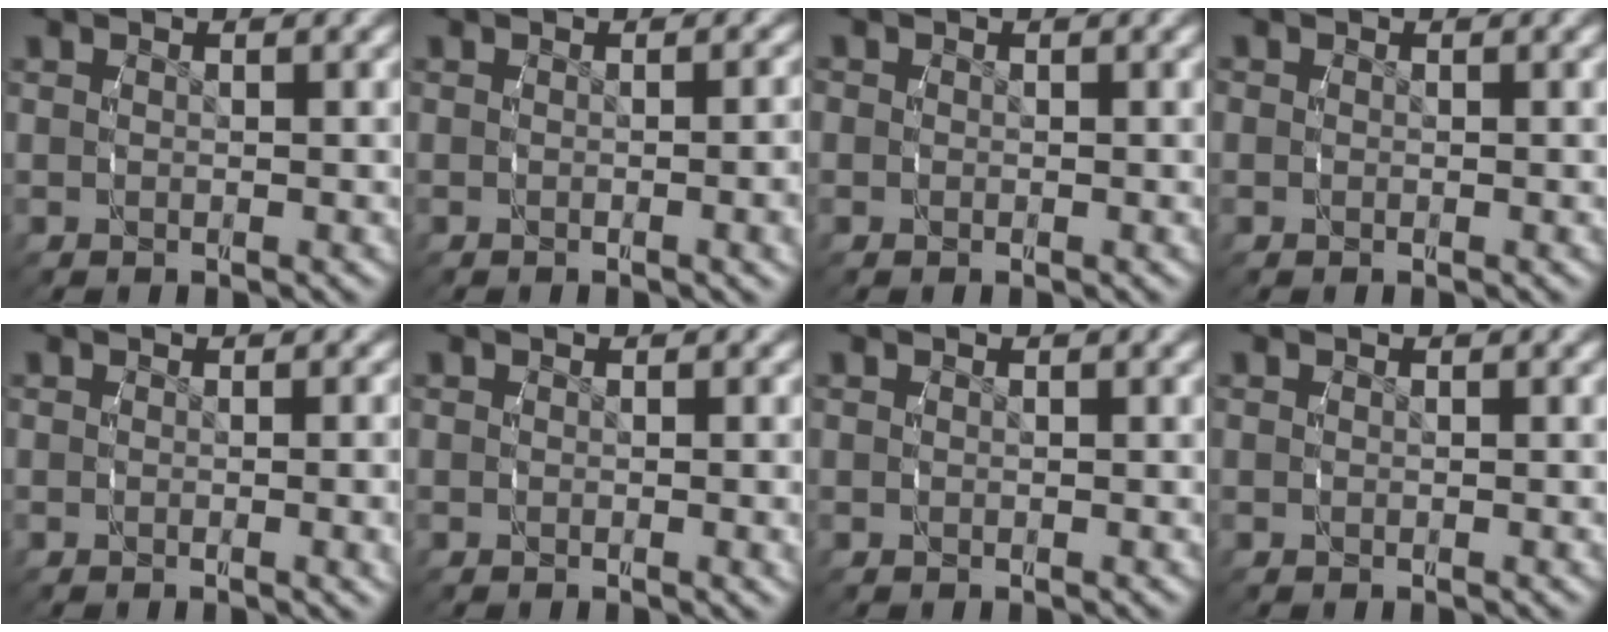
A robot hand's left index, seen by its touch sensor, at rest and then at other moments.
{"total": 1.9, "force": [-0.4, 0.1, 1.8], "torque": [-0.009, 0.013, -0.015]}
{"total": 1.0, "force": [0.0, 1.0, 0.1], "torque": [-0.005, 0.001, -0.003]}
{"total": 0.7, "force": [0.0, 0.7, 0.1], "torque": [-0.001, 0.001, -0.002]}
{"total": 1.6, "force": [-0.2, 0.0, 1.6], "torque": [-0.010, 0.010, -0.011]}
{"total": 0.8, "force": [0.0, -0.1, 0.8], "torque": [-0.005, 0.008, -0.007]}
{"total": 0.0}
{"total": 0.0}